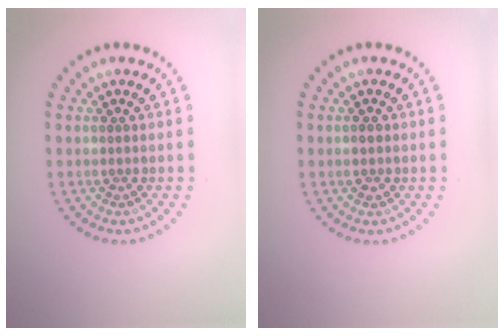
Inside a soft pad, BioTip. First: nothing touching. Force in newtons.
{"total": 1.5, "press": 1.5, "slide": 0.1}